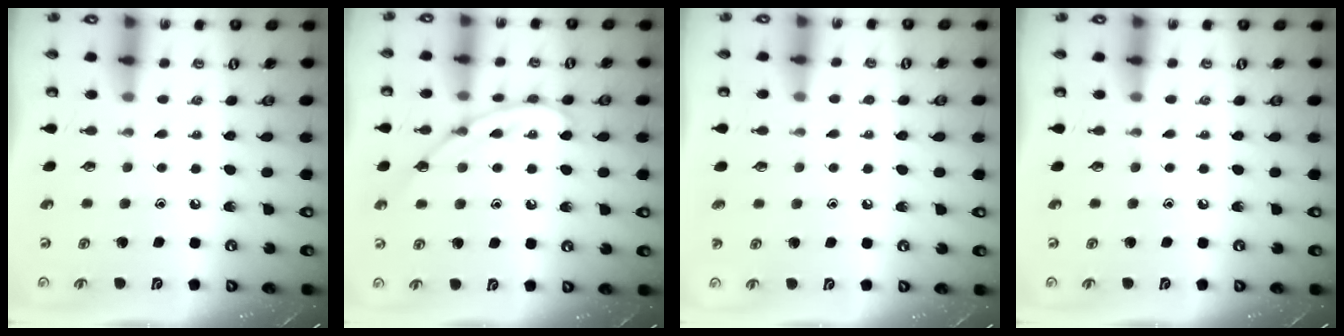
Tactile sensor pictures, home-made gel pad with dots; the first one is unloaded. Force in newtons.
{"total": 9.3, "press": 9.3, "slide": 0.7}
{"total": 2.5, "press": 2.4, "slide": 0.3}
{"total": 0.0}